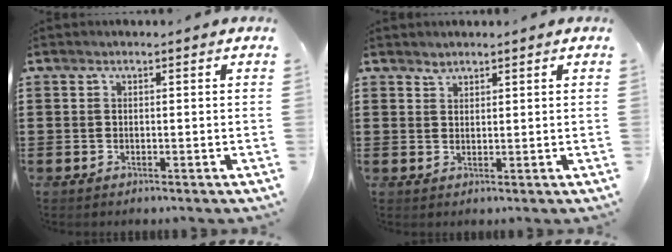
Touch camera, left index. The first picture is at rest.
{"total": 1.3, "force": [1.2, 0.4, 0.0], "torque": [-0.003, -0.001, 0.025]}